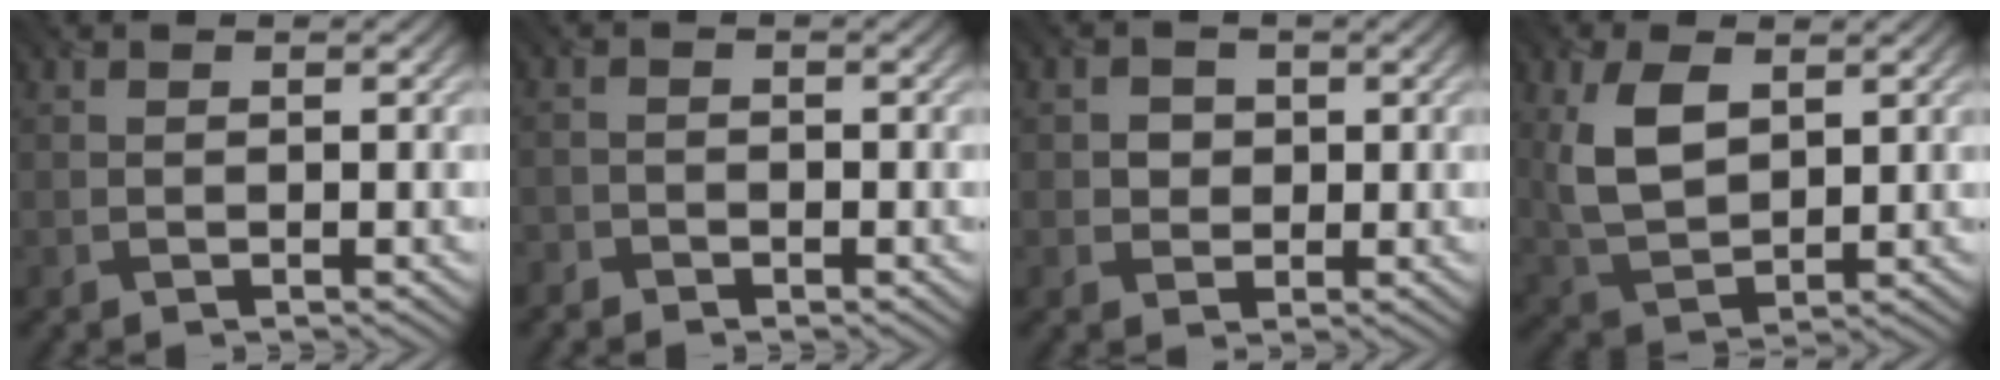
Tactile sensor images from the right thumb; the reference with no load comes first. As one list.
[{"total": 1.8, "force": [-1.6, 0.7, 0.3], "torque": [-0.005, -0.005, -0.036]}, {"total": 2.4, "force": [0.3, 2.3, 0.8], "torque": [-0.019, -0.002, 0.000]}, {"total": 7.5, "force": [2.4, 4.2, 5.7], "torque": [-0.135, -0.001, 0.051]}]